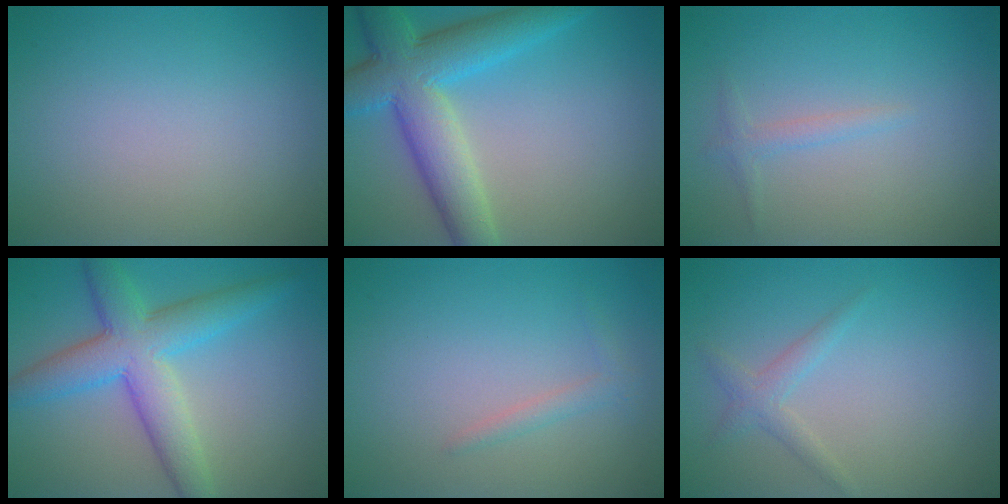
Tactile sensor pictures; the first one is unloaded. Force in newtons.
{"total": 8.2, "press": 8.1, "slide": 0.6}
{"total": 1.1, "press": 1.1, "slide": 0.0}
{"total": 6.7, "press": 6.7, "slide": 0.2}
{"total": 1.1, "press": 1.1, "slide": 0.0}
{"total": 1.6, "press": 1.6, "slide": 0.1}